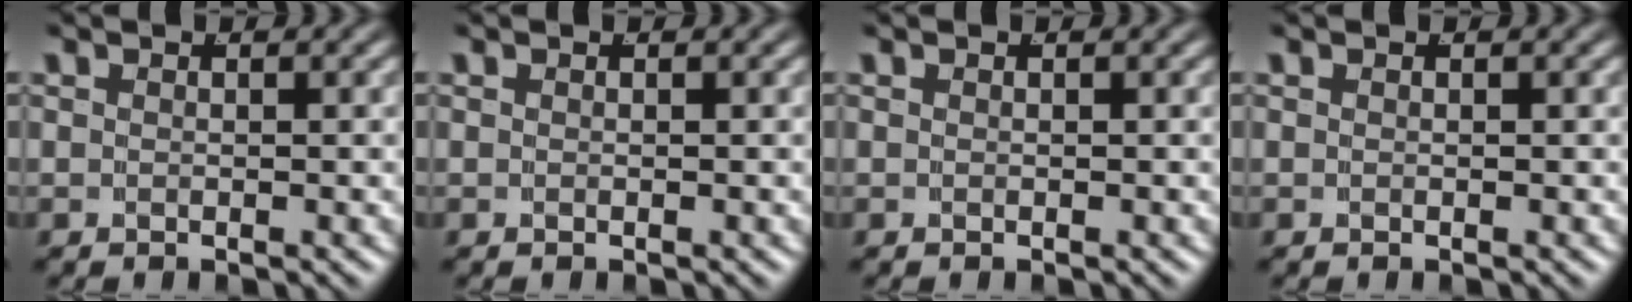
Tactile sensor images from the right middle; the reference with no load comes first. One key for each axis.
{"total": 0.0}
{"total": 0.0}
{"total": 0.0}